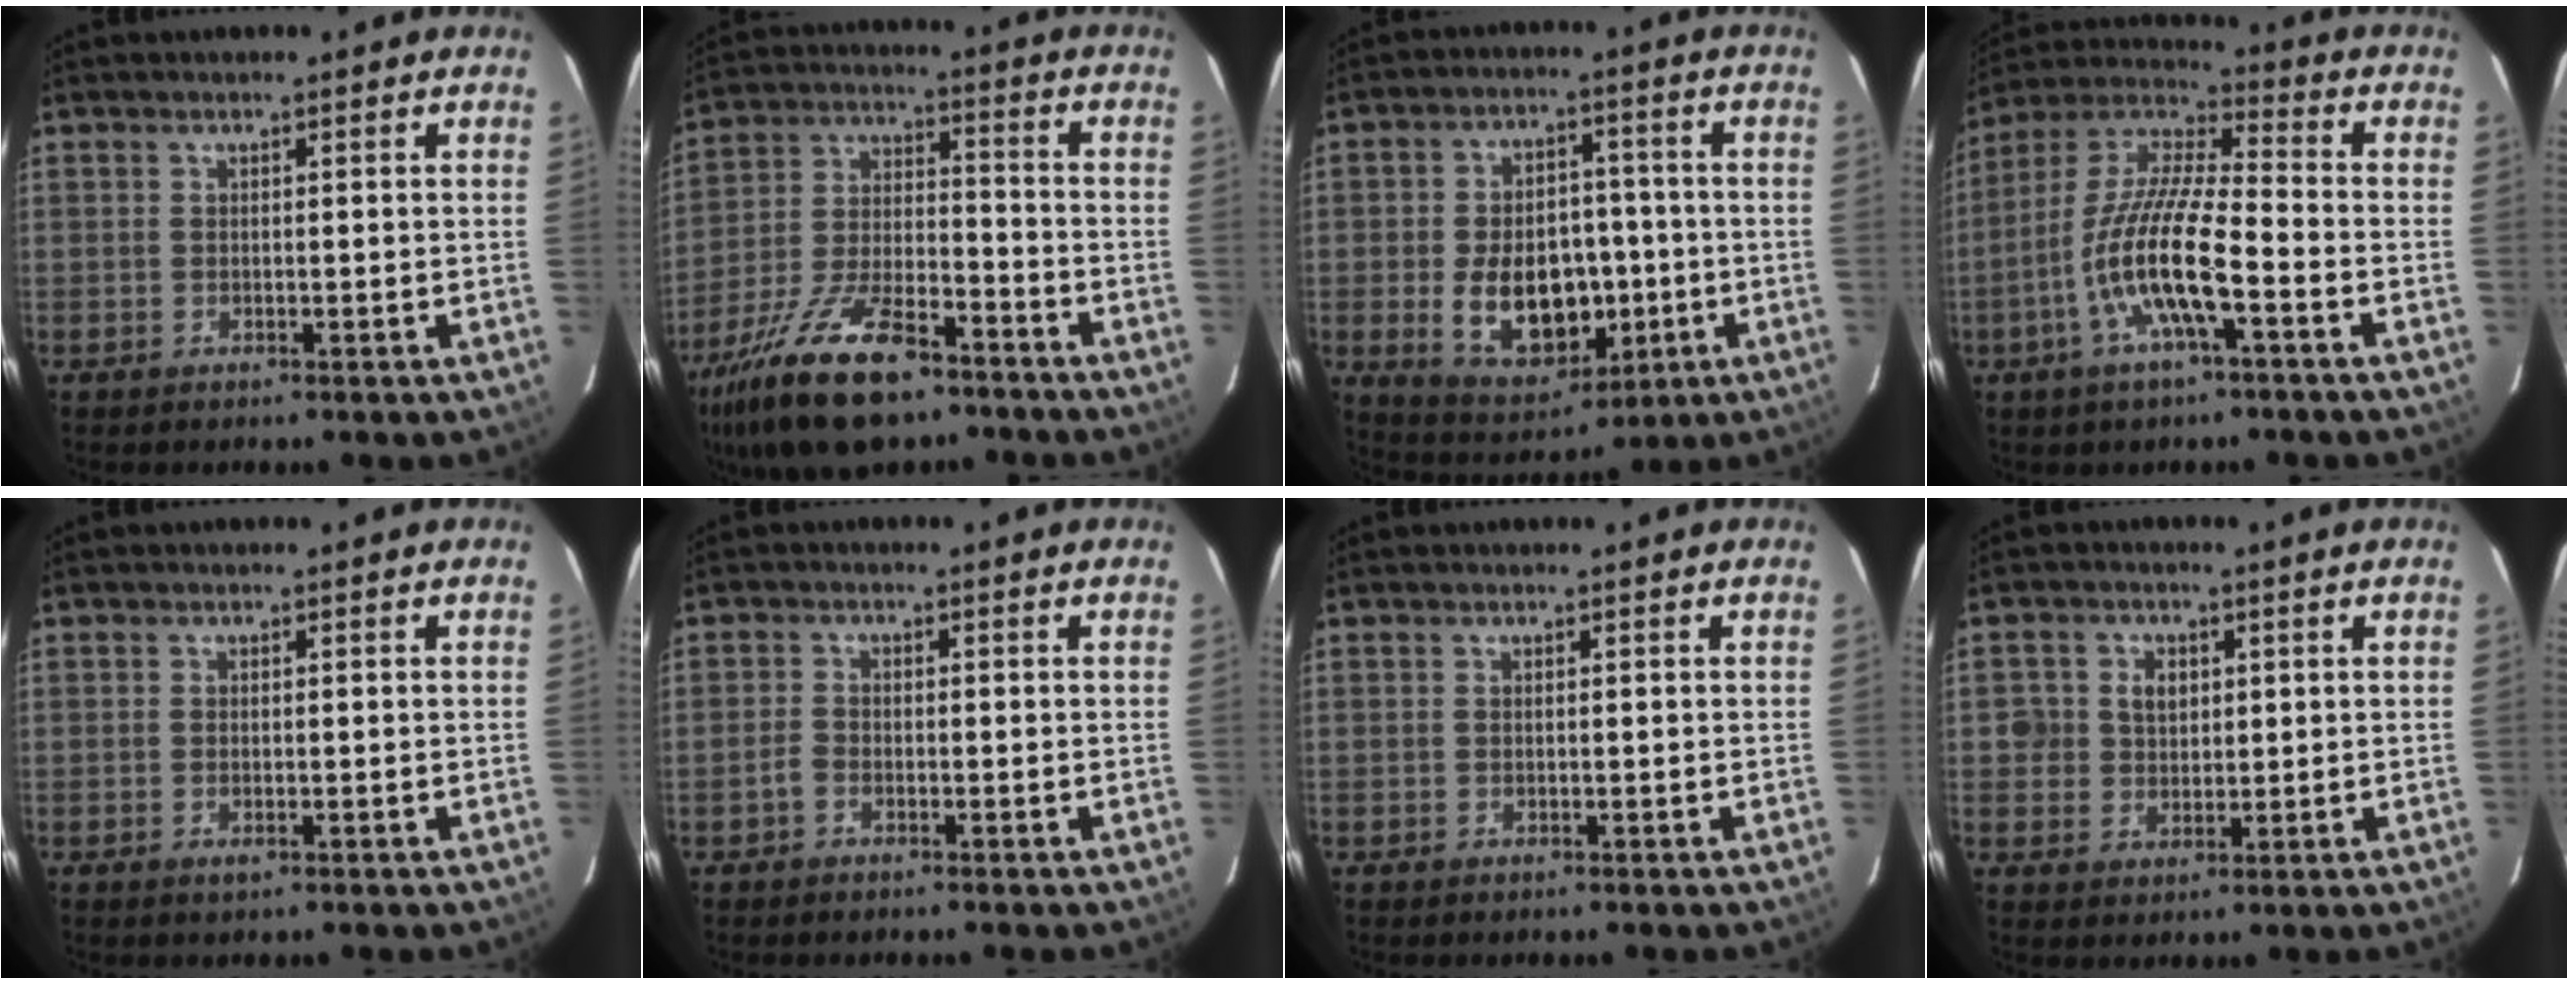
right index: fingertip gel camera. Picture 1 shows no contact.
{"total": 20.9, "force": [-14.2, 7.8, 13.2], "torque": [-0.270, -0.030, -0.249]}
{"total": 14.9, "force": [-3.0, 10.0, 10.7], "torque": [-0.212, 0.006, -0.022]}
{"total": 14.8, "force": [-5.6, 3.0, 13.4], "torque": [-0.267, -0.007, -0.113]}
{"total": 0.9, "force": [-0.3, 0.6, 0.6], "torque": [-0.013, -0.002, -0.005]}
{"total": 1.7, "force": [-1.2, 1.0, 0.6], "torque": [-0.014, 0.004, -0.025]}
{"total": 0.0}
{"total": 4.7, "force": [0.7, 4.4, 1.5], "torque": [-0.026, 0.014, 0.014]}